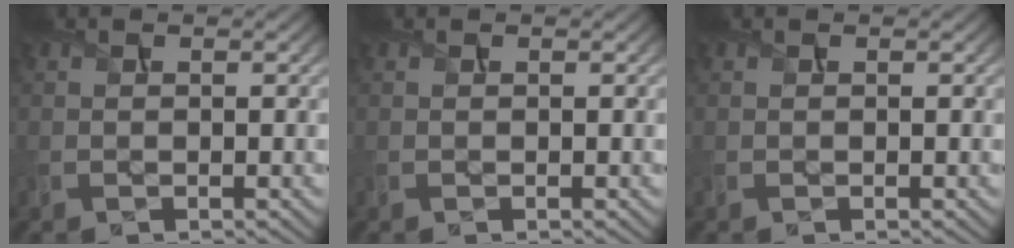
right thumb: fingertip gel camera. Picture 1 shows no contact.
{"total": 0.0}
{"total": 0.0}